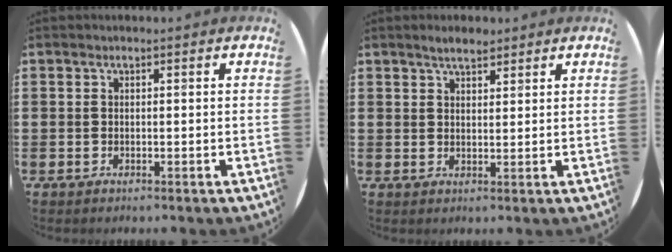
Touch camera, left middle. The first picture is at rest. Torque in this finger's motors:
{"motor_torque": [0.45, -0.39, 0.06, 0.01]}